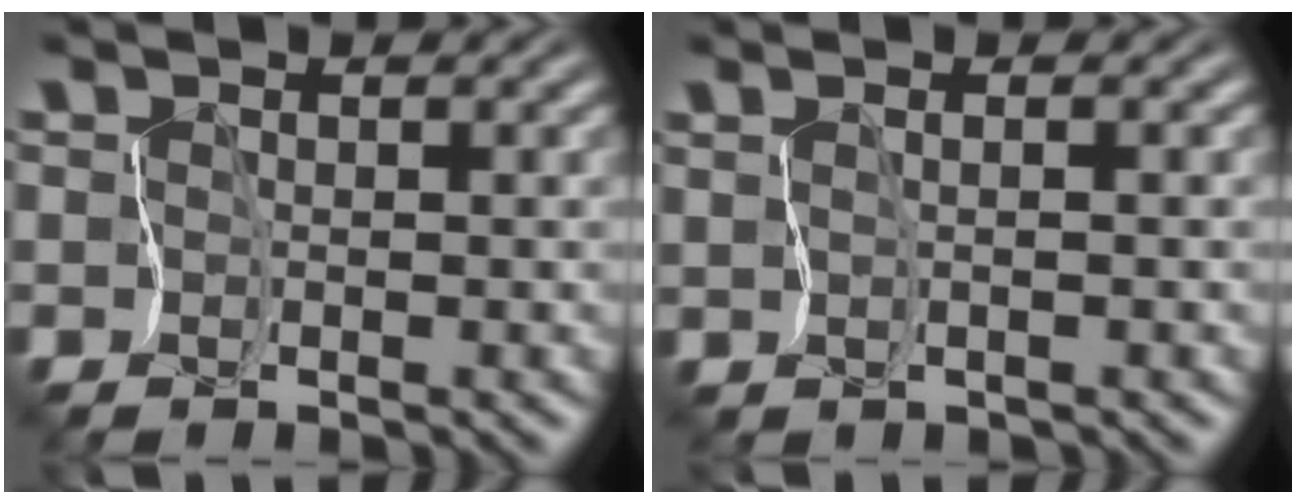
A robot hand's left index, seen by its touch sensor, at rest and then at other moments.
{"total": 1.5, "force": [0.0, -1.4, -0.7], "torque": [0.006, -0.017, 0.020]}